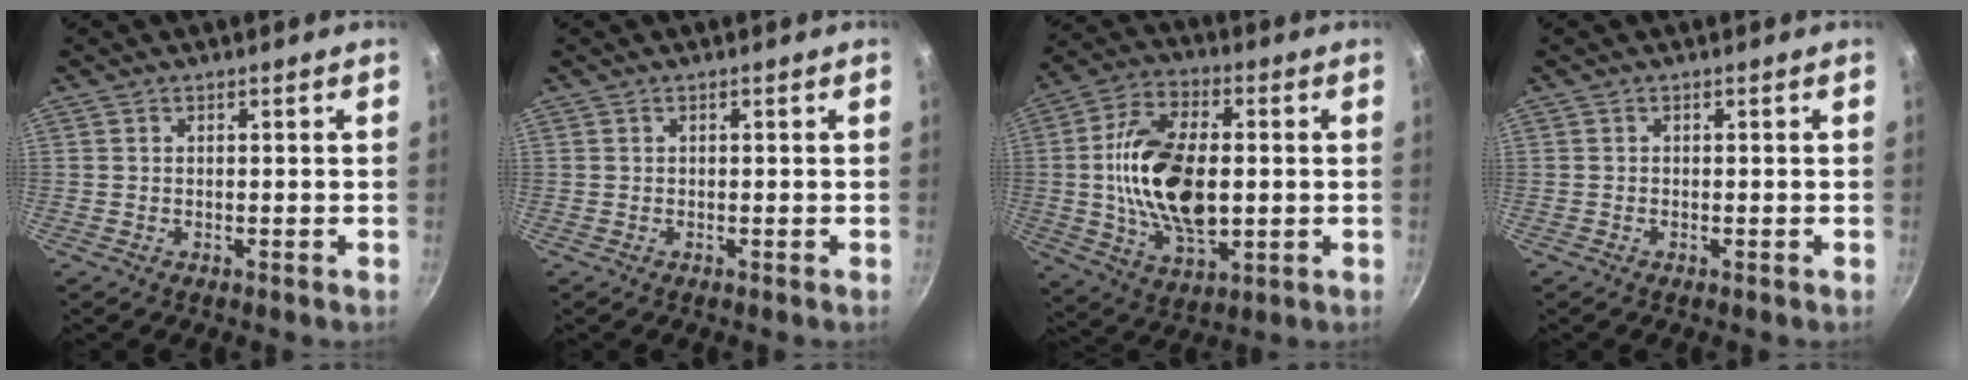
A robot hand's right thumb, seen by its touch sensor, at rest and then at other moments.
{"total": 0.0}
{"total": 19.2, "force": [0.2, 10.4, 16.1], "torque": [-0.295, 0.002, 0.008]}
{"total": 0.0}